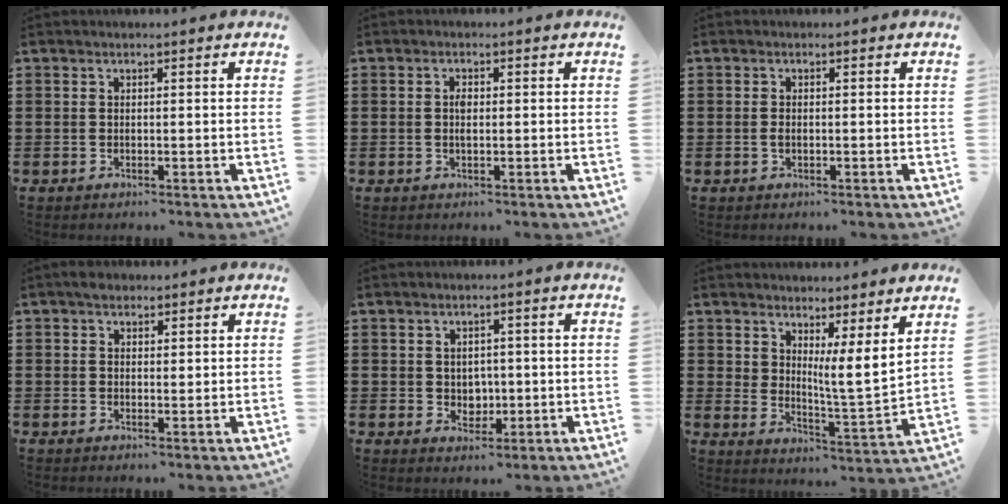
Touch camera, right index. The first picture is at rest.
{"total": 1.7, "force": [0.0, 0.7, 1.6], "torque": [-0.031, 0.002, -0.002]}
{"total": 1.0, "force": [-0.2, 0.4, 0.9], "torque": [-0.019, -0.001, -0.005]}
{"total": 1.9, "force": [1.5, 1.2, 0.4], "torque": [-0.003, 0.004, 0.027]}
{"total": 2.6, "force": [0.4, 2.4, 1.0], "torque": [-0.021, 0.005, 0.004]}
{"total": 5.8, "force": [4.7, 0.8, 3.3], "torque": [-0.065, -0.036, 0.082]}